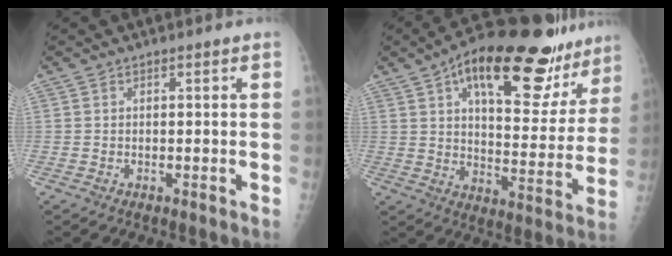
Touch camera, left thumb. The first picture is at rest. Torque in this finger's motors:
{"motor_torque": [0.66, 0.63, 1.68, -1.08, 0.31]}